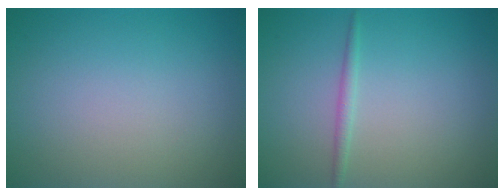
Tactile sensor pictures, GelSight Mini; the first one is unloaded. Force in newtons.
{"total": 1.0, "press": 1.0, "slide": 0.0}